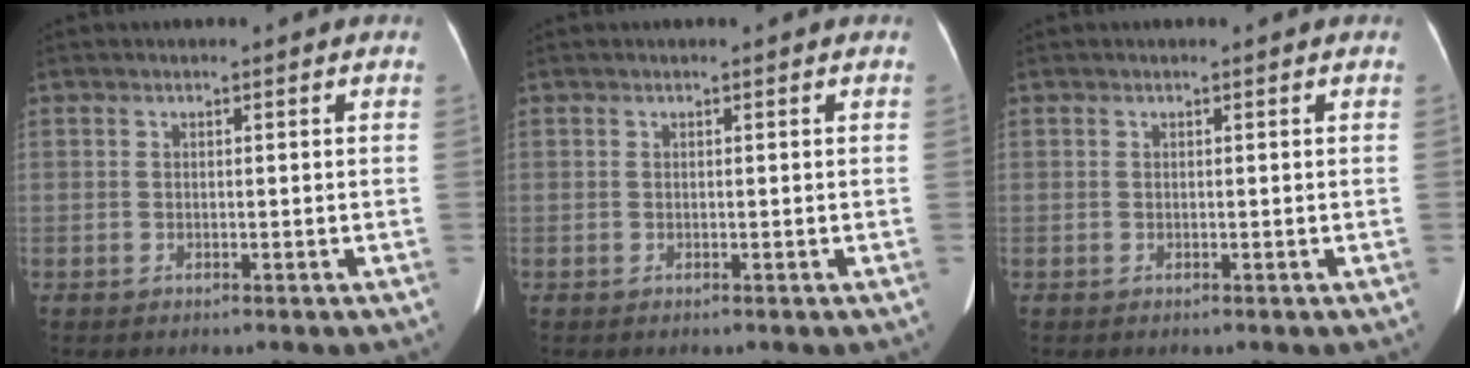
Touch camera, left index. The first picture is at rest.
{"total": 0.0}
{"total": 0.0}